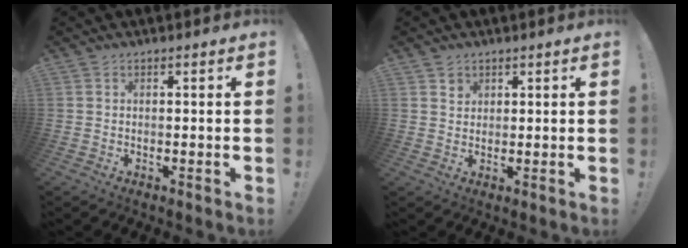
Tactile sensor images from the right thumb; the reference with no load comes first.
{"total": 2.1, "force": [1.4, 1.6, 0.2], "torque": [0.017, -0.013, 0.021]}